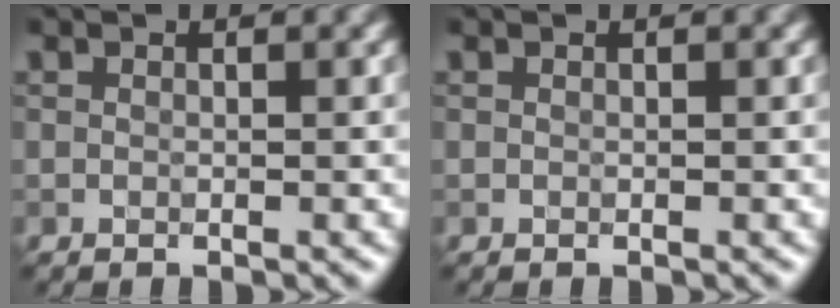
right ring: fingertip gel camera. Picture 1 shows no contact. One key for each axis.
{"total": 0.0}